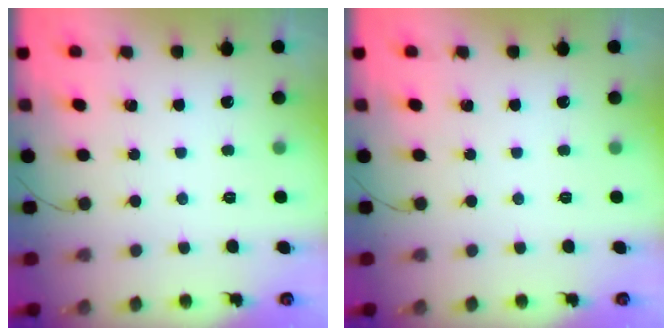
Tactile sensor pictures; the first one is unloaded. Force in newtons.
{"total": 0.0}